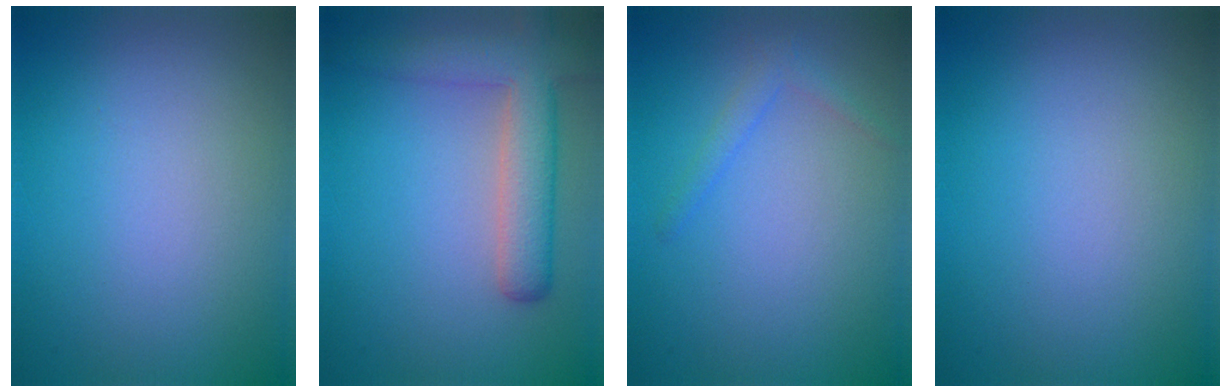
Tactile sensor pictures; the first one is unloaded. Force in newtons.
{"total": 5.3, "press": 5.3, "slide": 0.4}
{"total": 1.3, "press": 1.3, "slide": 0.1}
{"total": 0.0}